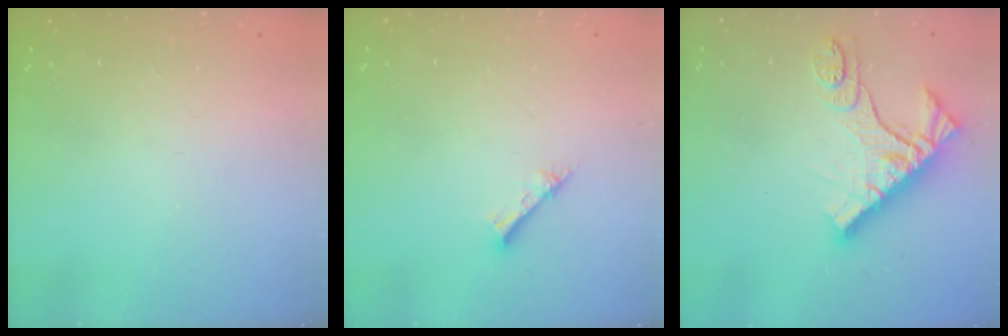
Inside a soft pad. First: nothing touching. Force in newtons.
{"total": 1.6, "press": 1.6, "slide": 0.2}
{"total": 13.6, "press": 13.5, "slide": 1.5}